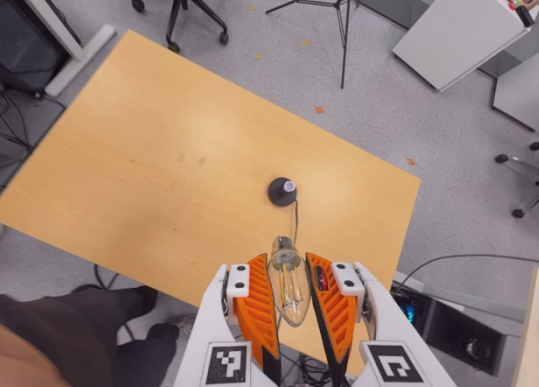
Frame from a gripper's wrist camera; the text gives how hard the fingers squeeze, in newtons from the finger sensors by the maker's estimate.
{"total": 13.0, "left": 14.3, "right": 11.7}